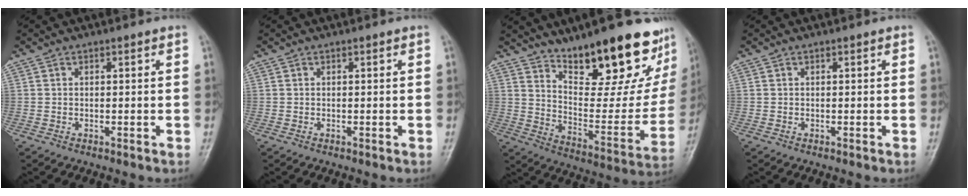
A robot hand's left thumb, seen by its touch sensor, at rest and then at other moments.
{"total": 0.0}
{"total": 24.7, "force": [17.2, 8.3, 15.6], "torque": [-0.180, -0.108, 0.259]}
{"total": 0.0}